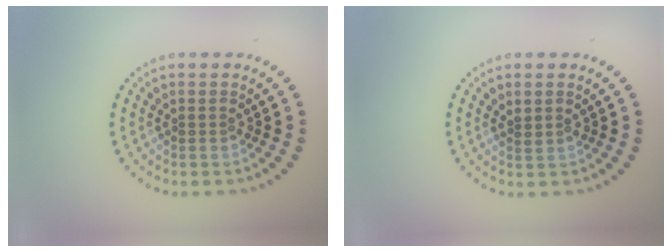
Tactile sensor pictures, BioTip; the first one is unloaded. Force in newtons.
{"total": 0.7, "press": 0.4, "slide": 0.6}